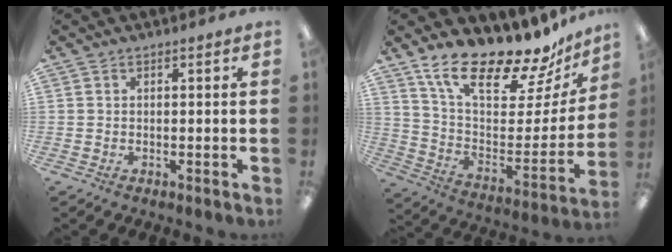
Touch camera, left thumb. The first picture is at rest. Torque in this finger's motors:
{"motor_torque": [0.38, 0.38, 0.83, -1.85, 0.11]}